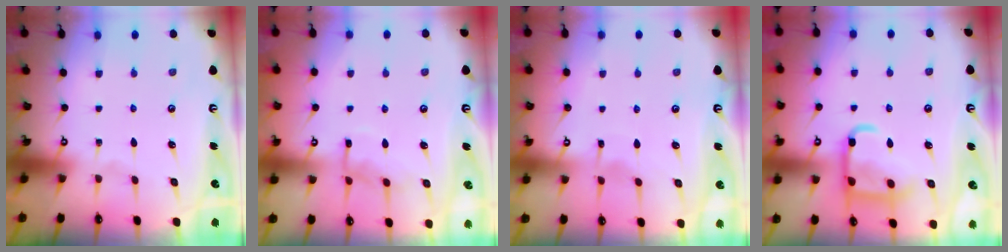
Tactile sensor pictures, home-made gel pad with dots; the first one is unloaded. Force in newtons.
{"total": 7.6, "press": 7.6, "slide": 0.5}
{"total": 3.6, "press": 3.6, "slide": 0.4}
{"total": 12.6, "press": 12.6, "slide": 0.9}